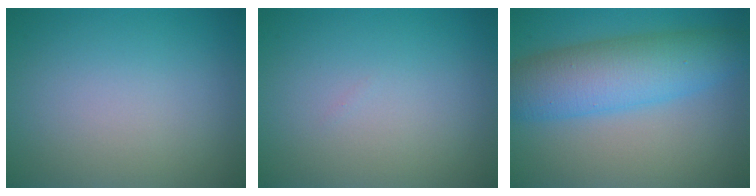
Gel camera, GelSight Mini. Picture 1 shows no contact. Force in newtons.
{"total": 0.0}
{"total": 7.4, "press": 7.4, "slide": 0.0}